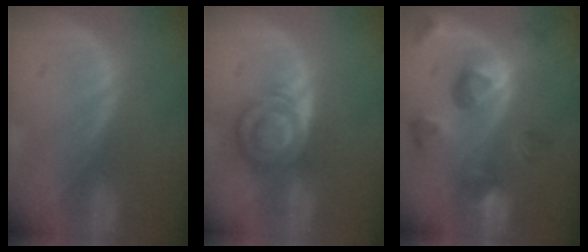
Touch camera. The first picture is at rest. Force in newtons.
{"total": 6.4, "press": 6.4, "slide": 0.1}
{"total": 10.0, "press": 8.9, "slide": 4.6}